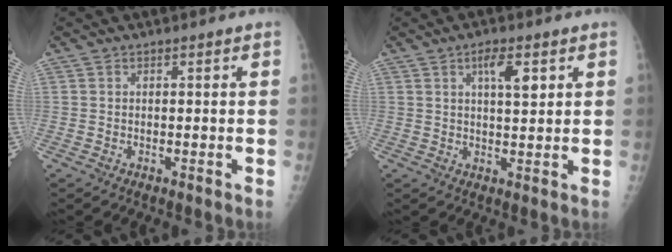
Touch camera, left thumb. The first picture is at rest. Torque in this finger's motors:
{"motor_torque": [0.77, 0.45, 0.53, -0.10, 0.09]}